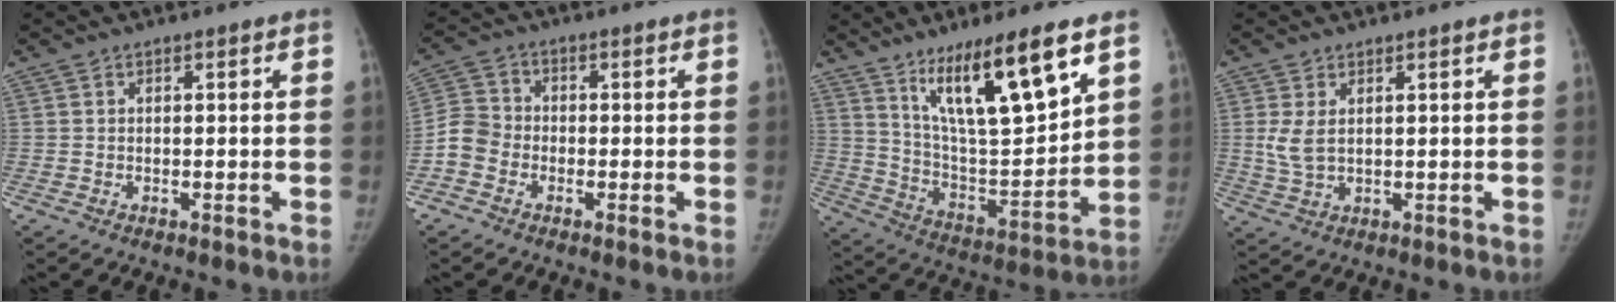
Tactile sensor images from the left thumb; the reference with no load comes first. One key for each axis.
{"total": 5.1, "fx": -2.0, "fy": 4.3, "fz": 1.9, "tx": -0.029, "ty": 0.013, "tz": -0.051}
{"total": 19.2, "fx": 11.2, "fy": 4.1, "fz": 15.1, "tx": -0.231, "ty": -0.058, "tz": 0.209}
{"total": 4.1, "fx": 1.3, "fy": 2.1, "fz": 3.3, "tx": -0.071, "ty": -0.007, "tz": 0.034}